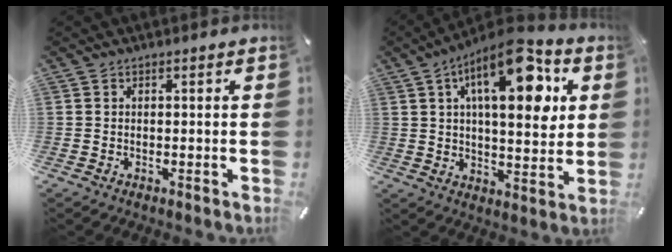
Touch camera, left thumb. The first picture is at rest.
{"total": 19.5, "force": [8.3, 8.3, 15.5], "torque": [-0.229, -0.025, 0.127]}